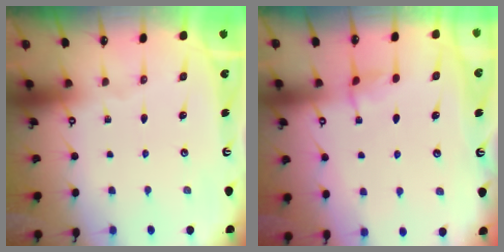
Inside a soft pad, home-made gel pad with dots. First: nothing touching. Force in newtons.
{"total": 4.2, "press": 4.2, "slide": 0.3}